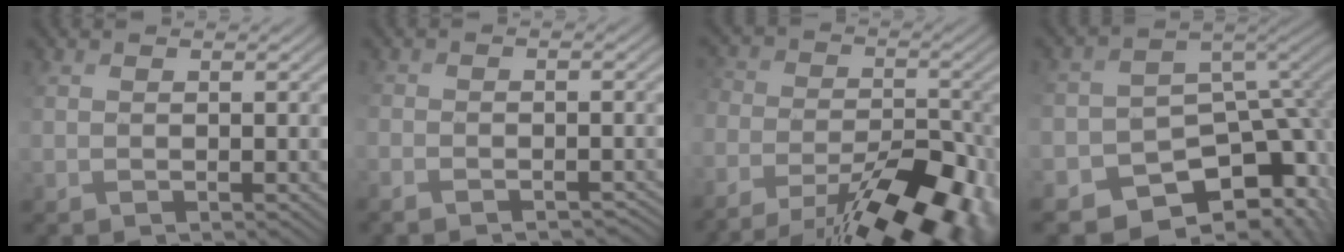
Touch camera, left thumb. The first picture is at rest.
{"total": 4.2, "force": [-3.5, 1.8, 1.6], "torque": [-0.026, -0.006, -0.055]}
{"total": 16.7, "force": [-11.5, 8.5, 8.7], "torque": [-0.155, -0.033, -0.162]}
{"total": 13.0, "force": [-8.0, 8.3, 6.0], "torque": [-0.117, -0.023, -0.102]}